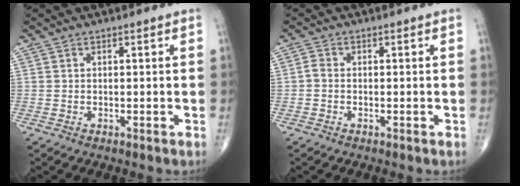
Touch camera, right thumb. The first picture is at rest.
{"total": 1.2, "force": [-0.4, 0.8, 0.9], "torque": [-0.017, 0.000, -0.013]}